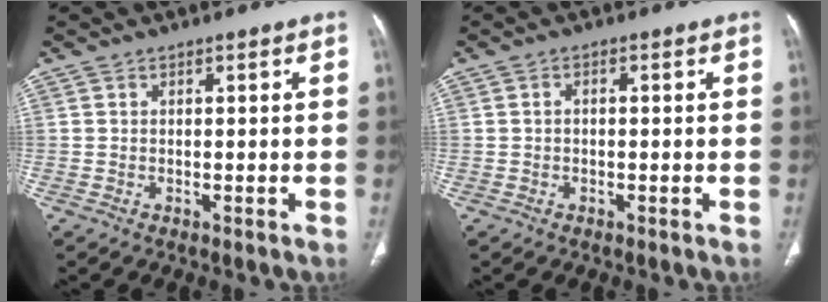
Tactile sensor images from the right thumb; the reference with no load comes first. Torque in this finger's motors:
{"motor_torque": [0.11, -0.17, -0.12, 0.07, 0.06]}